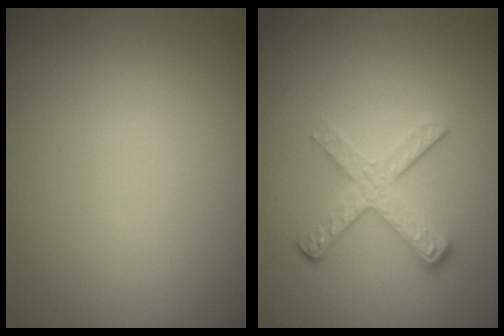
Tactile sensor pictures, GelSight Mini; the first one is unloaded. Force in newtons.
{"total": 3.6, "press": 2.4, "slide": 2.6}